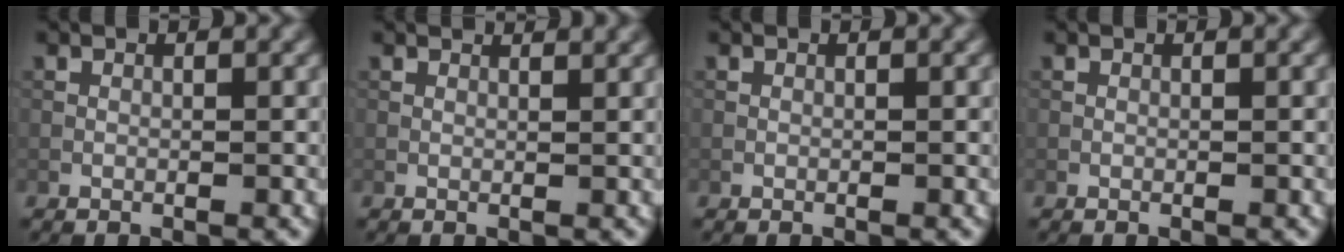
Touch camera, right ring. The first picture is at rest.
{"total": 1.8, "force": [1.6, 0.3, 0.7], "torque": [-0.016, -0.003, 0.012]}
{"total": 0.0}
{"total": 0.0}